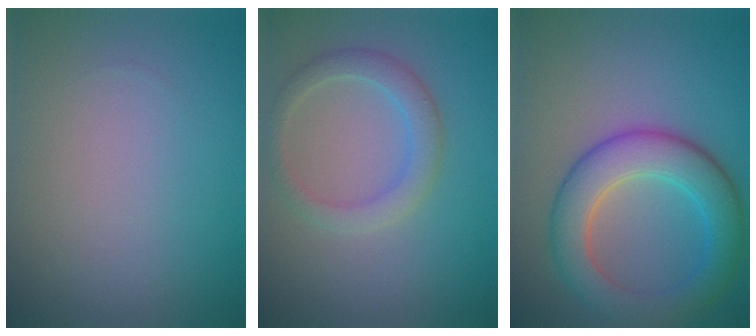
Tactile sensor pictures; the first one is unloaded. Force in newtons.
{"total": 2.8, "press": 2.8, "slide": 0.3}
{"total": 7.0, "press": 6.9, "slide": 0.4}